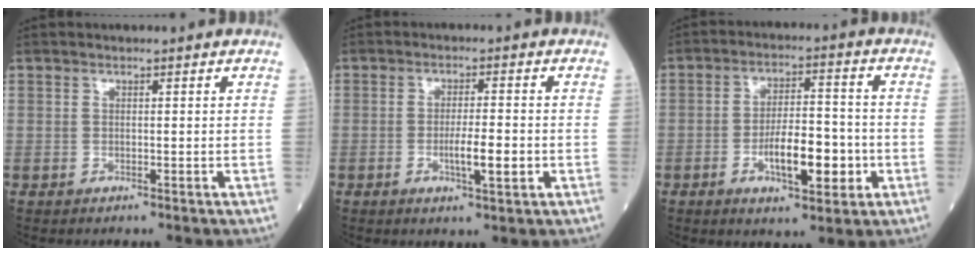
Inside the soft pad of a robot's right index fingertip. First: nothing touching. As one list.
[{"total": 5.1, "force": [-1.4, 0.7, 4.9], "torque": [-0.087, -0.004, -0.021]}, {"total": 9.9, "force": [-3.2, 3.2, 8.9], "torque": [-0.154, 0.007, -0.050]}]